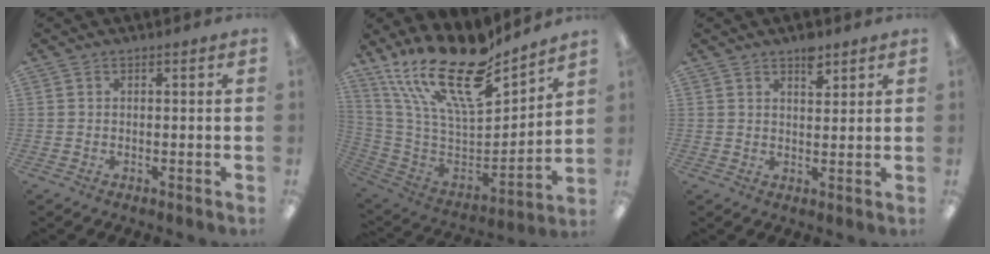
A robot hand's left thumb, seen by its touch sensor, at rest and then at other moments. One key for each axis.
{"total": 23.9, "fx": 17.0, "fy": 8.1, "fz": 14.7, "tx": -0.275, "ty": -0.124, "tz": 0.297}
{"total": 4.4, "fx": 3.2, "fy": 2.0, "fz": 2.2, "tx": -0.018, "ty": -0.021, "tz": 0.053}